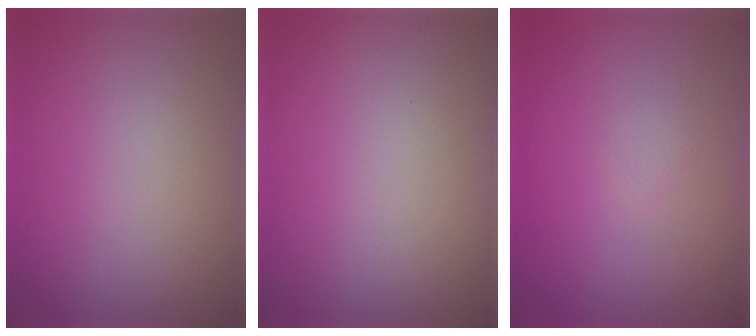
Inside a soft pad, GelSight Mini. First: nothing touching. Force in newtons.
{"total": 0.0}
{"total": 0.7, "press": 0.7, "slide": 0.0}